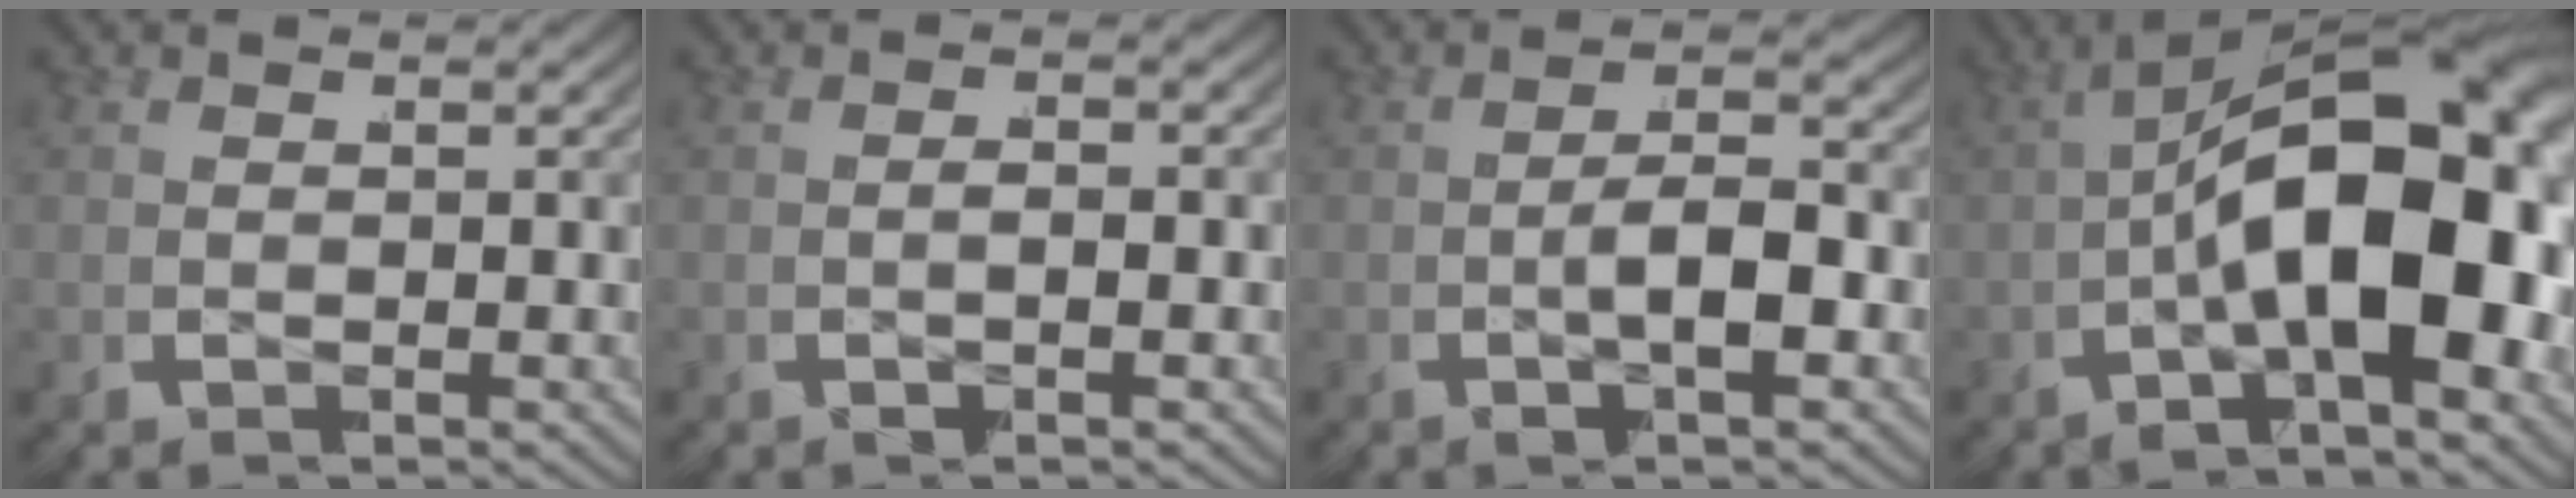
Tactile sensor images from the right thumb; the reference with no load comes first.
{"total": 1.3, "force": [-0.7, 0.3, 1.1], "torque": [-0.017, 0.007, -0.016]}
{"total": 4.8, "force": [-1.4, 1.9, 4.2], "torque": [-0.081, 0.002, -0.026]}
{"total": 21.0, "force": [-1.5, 10.6, 18.0], "torque": [-0.281, -0.026, -0.017]}